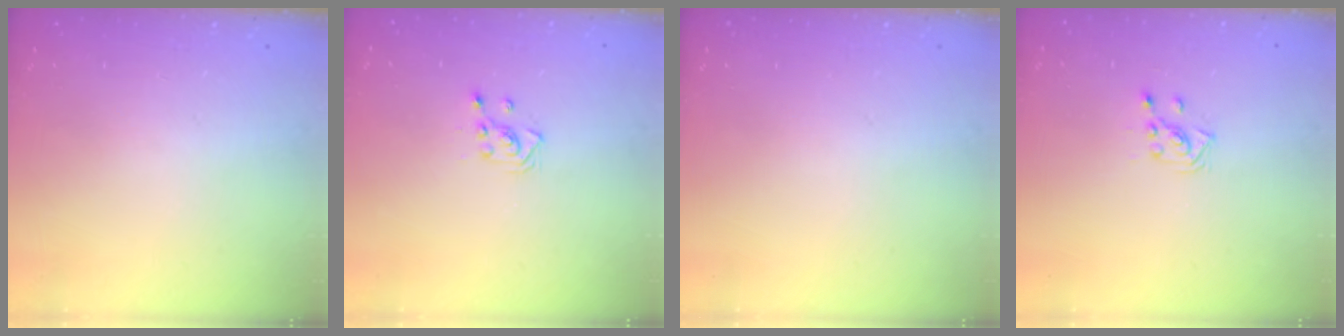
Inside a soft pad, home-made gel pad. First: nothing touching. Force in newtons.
{"total": 3.1, "press": 3.1, "slide": 0.3}
{"total": 0.0}
{"total": 2.6, "press": 2.5, "slide": 0.7}